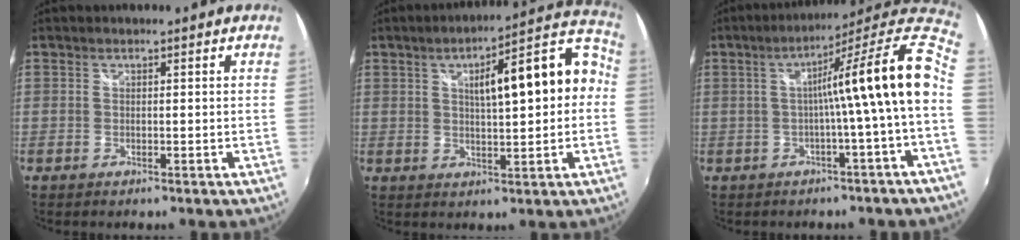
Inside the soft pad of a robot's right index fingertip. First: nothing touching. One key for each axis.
{"total": 14.2, "fx": 1.6, "fy": 3.8, "fz": 13.6, "tx": -0.190, "ty": 0.043, "tz": 0.035}
{"total": 14.6, "fx": 0.0, "fy": -1.4, "fz": 14.6, "tx": -0.193, "ty": 0.004, "tz": -0.004}